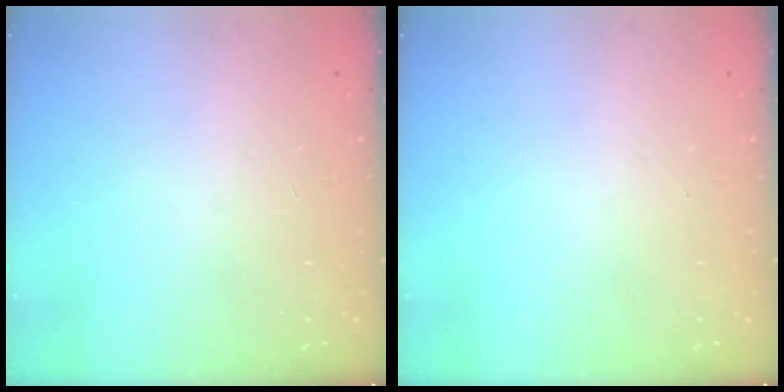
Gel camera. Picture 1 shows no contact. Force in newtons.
{"total": 0.0}